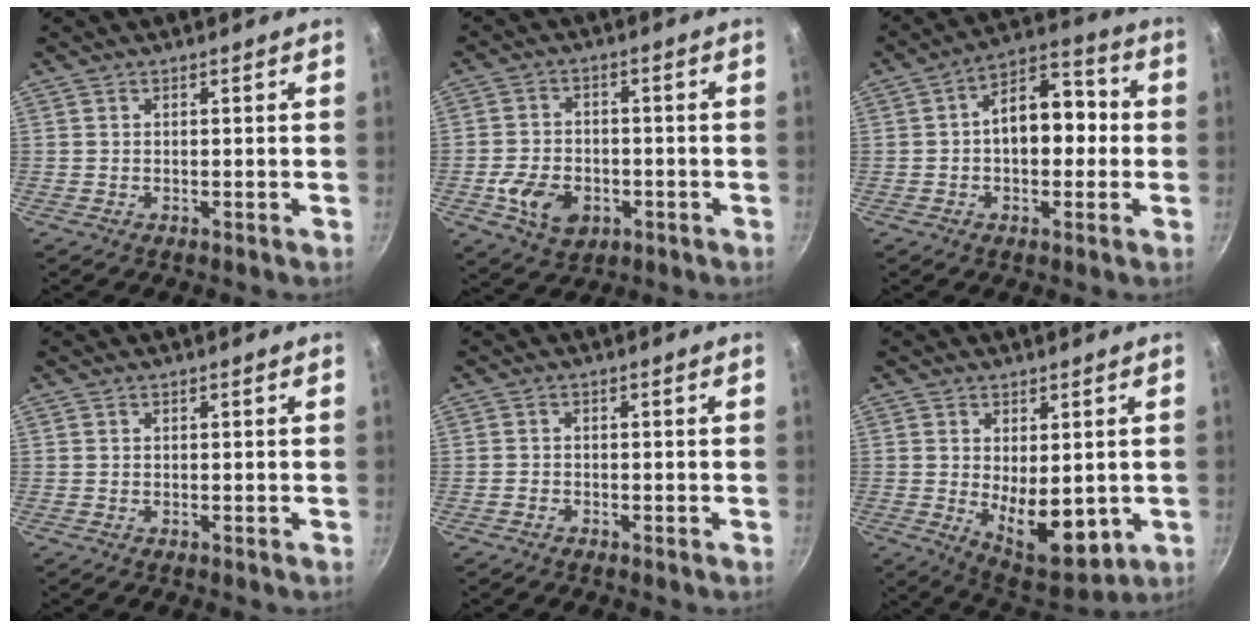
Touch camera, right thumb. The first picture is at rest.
{"total": 9.4, "force": [-3.2, 6.7, 5.9], "torque": [-0.092, 0.014, -0.051]}
{"total": 12.3, "force": [-0.3, 7.9, 9.4], "torque": [-0.091, 0.043, -0.018]}
{"total": 0.0}
{"total": 1.1, "force": [-0.9, 0.6, 0.2], "torque": [-0.009, 0.011, -0.021]}
{"total": 11.4, "force": [-0.6, 6.0, 9.7], "torque": [-0.120, -0.028, 0.013]}